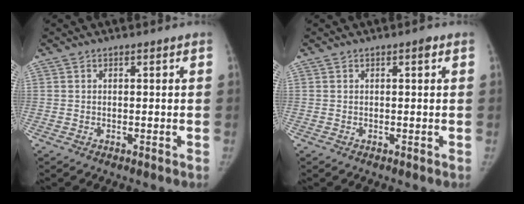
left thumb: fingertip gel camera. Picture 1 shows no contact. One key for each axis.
{"total": 0.9, "fx": 0.4, "fy": 0.3, "fz": 0.8, "tx": -0.010, "ty": 0.002, "tz": 0.003}